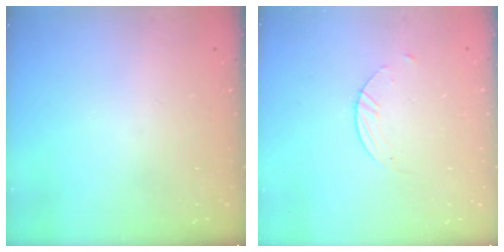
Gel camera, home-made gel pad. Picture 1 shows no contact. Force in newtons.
{"total": 1.5, "press": 1.5, "slide": 0.1}